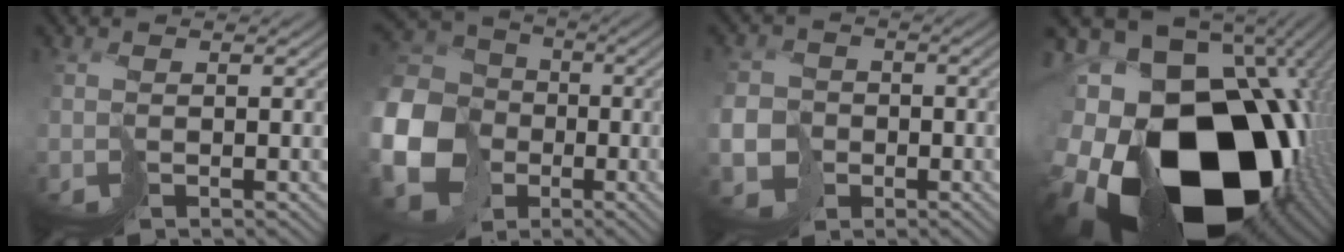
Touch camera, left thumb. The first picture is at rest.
{"total": 18.2, "force": [-4.9, 15.4, 8.4], "torque": [-0.245, -0.037, -0.119]}
{"total": 6.2, "force": [-2.3, 5.3, 2.4], "torque": [-0.063, -0.022, -0.061]}
{"total": 22.4, "force": [-5.0, 16.0, 14.8], "torque": [-0.281, -0.063, -0.048]}